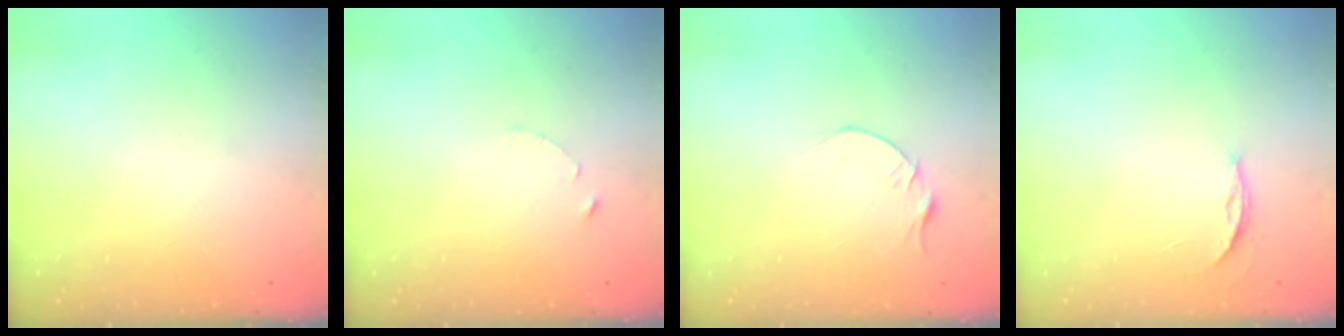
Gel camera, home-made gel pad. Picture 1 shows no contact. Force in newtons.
{"total": 1.0, "press": 1.0, "slide": 0.2}
{"total": 4.1, "press": 4.0, "slide": 0.5}
{"total": 3.5, "press": 3.5, "slide": 0.4}